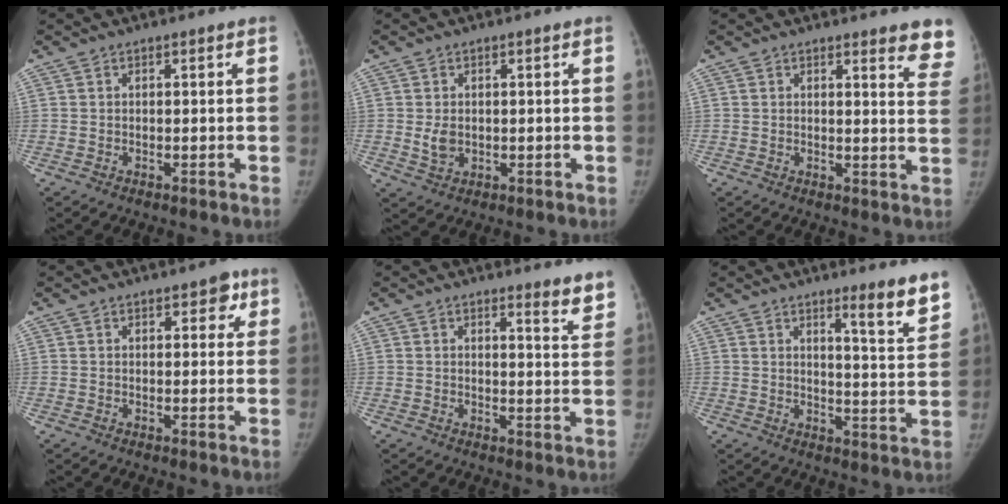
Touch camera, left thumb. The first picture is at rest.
{"total": 3.0, "force": [0.1, 2.3, 1.9], "torque": [-0.027, -0.006, 0.009]}
{"total": 8.5, "force": [7.1, 1.9, 4.3], "torque": [-0.016, -0.039, 0.058]}
{"total": 3.7, "force": [2.0, 2.1, 2.3], "torque": [0.002, -0.003, 0.019]}
{"total": 4.6, "force": [4.0, 0.8, 2.1], "torque": [-0.012, -0.033, 0.039]}
{"total": 8.5, "force": [6.2, 0.7, 5.8], "torque": [-0.062, -0.050, 0.086]}